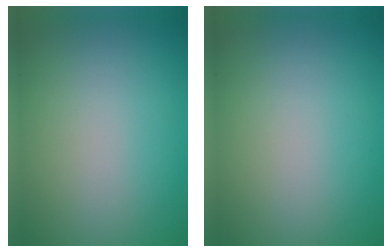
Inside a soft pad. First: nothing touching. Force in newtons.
{"total": 0.0}